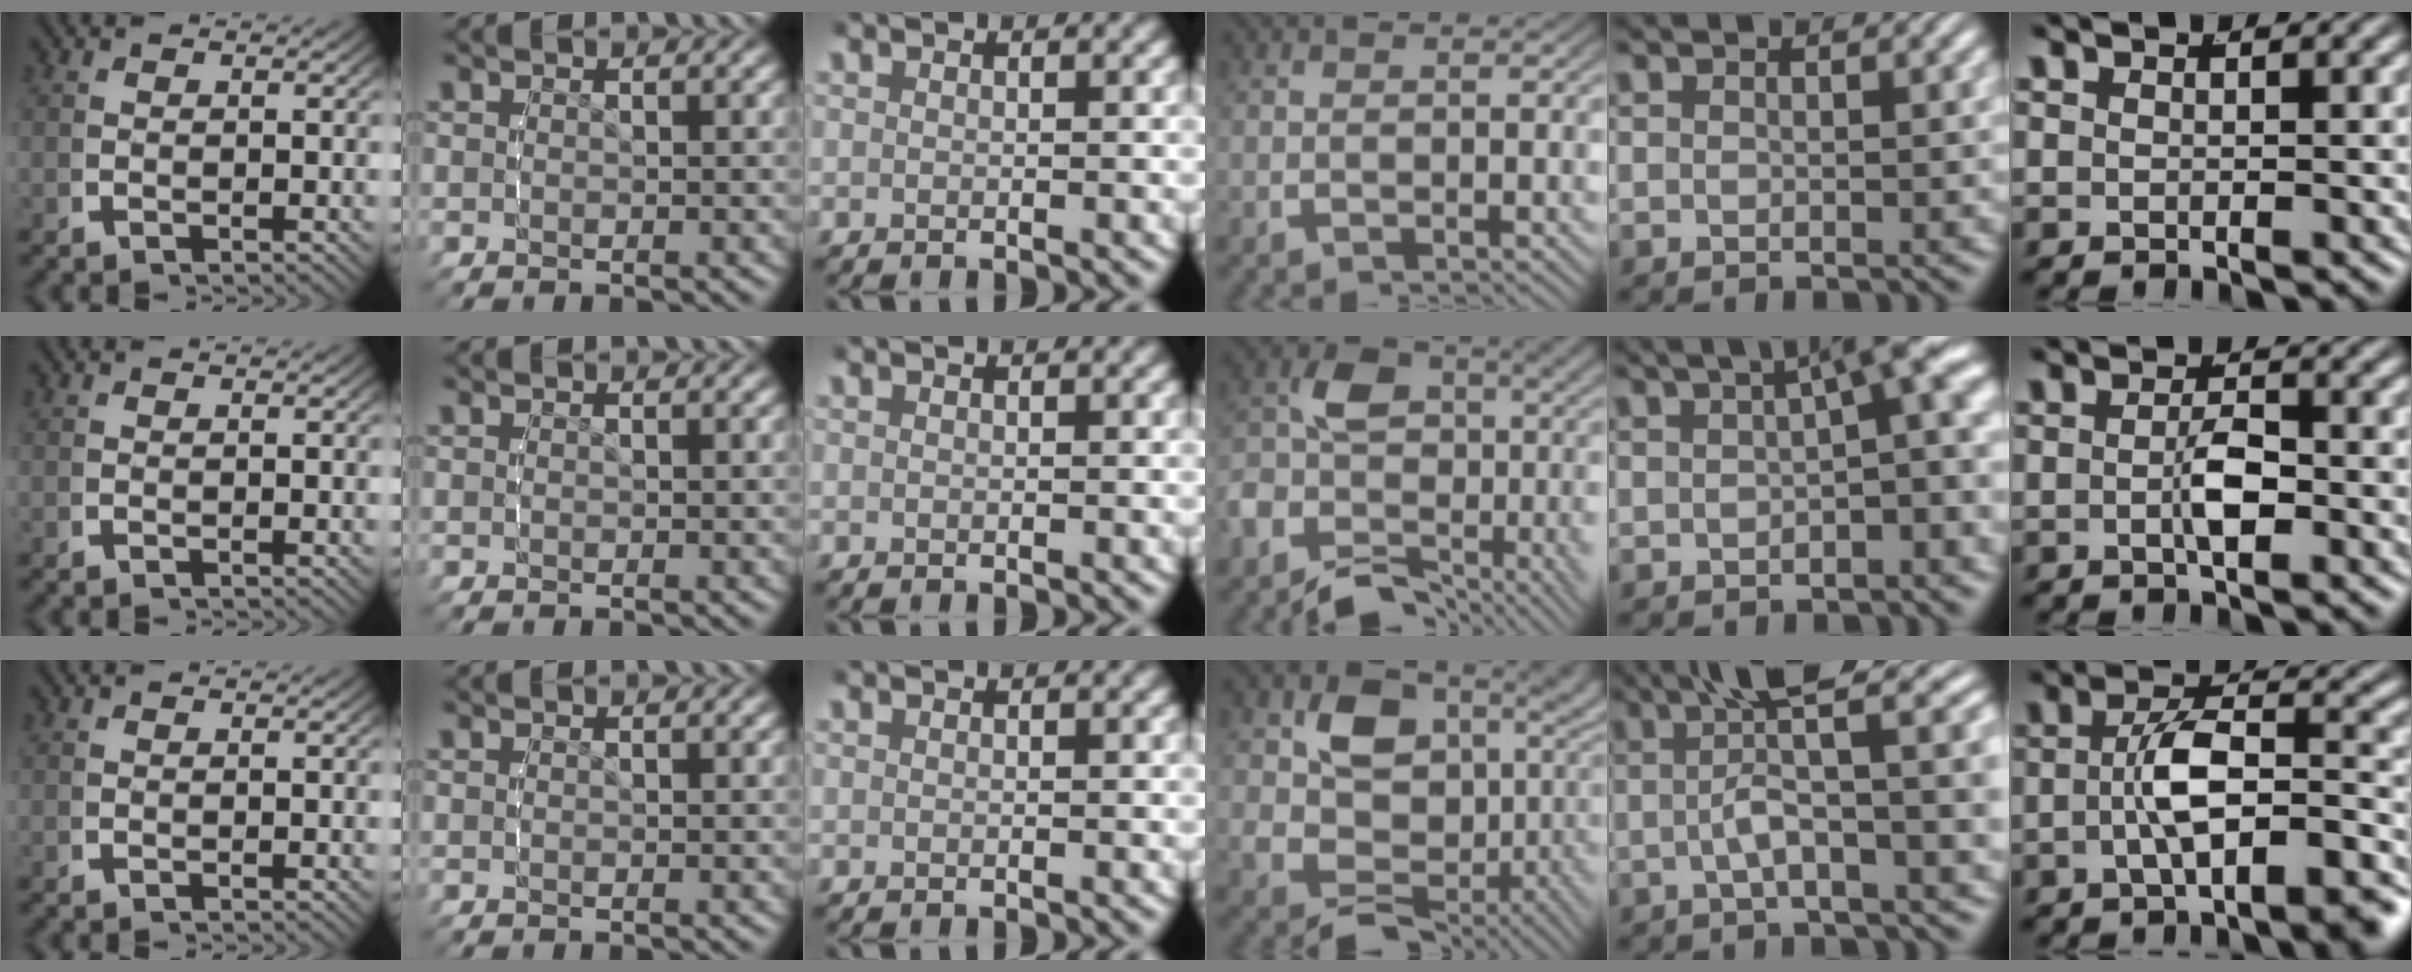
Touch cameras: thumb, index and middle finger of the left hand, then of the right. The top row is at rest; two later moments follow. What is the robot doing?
{"motion": "lift_and_place", "object": "stress ball aka squeeze ball"}